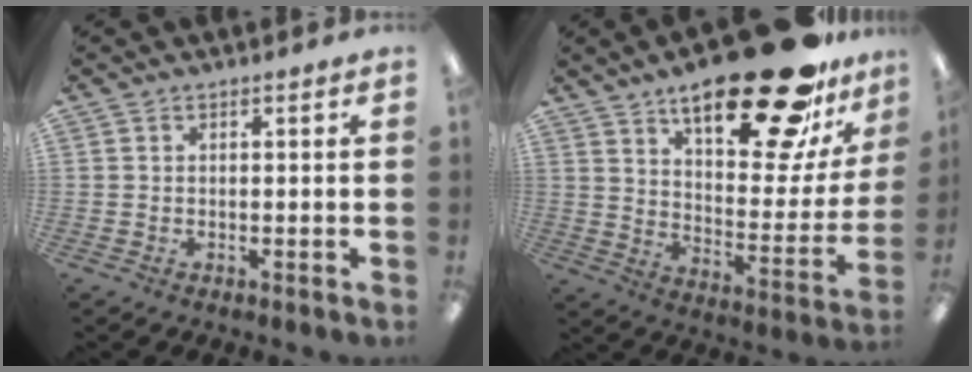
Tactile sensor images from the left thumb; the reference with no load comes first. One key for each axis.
{"total": 27.4, "fx": 19.0, "fy": 9.0, "fz": 17.6, "tx": -0.240, "ty": -0.126, "tz": 0.302}